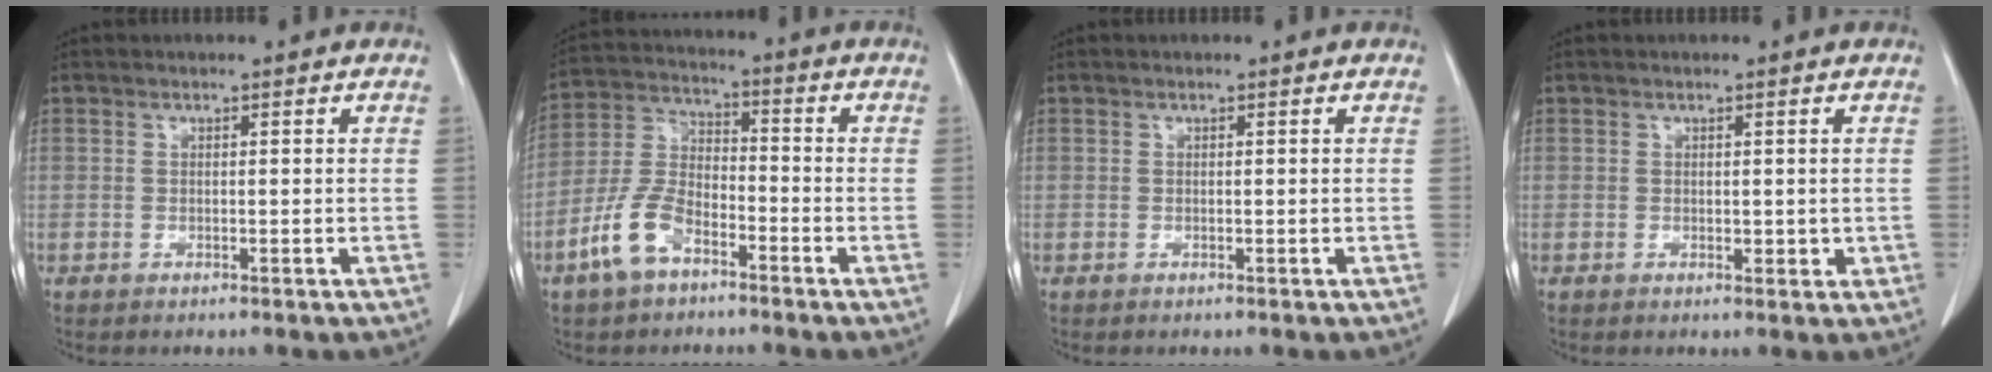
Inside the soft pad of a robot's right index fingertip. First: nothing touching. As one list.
[{"total": 9.1, "force": [-5.2, 4.4, 6.0], "torque": [-0.143, 0.009, -0.105]}, {"total": 0.0}, {"total": 1.3, "force": [0.1, 0.7, 1.1], "torque": [-0.018, -0.005, 0.004]}]